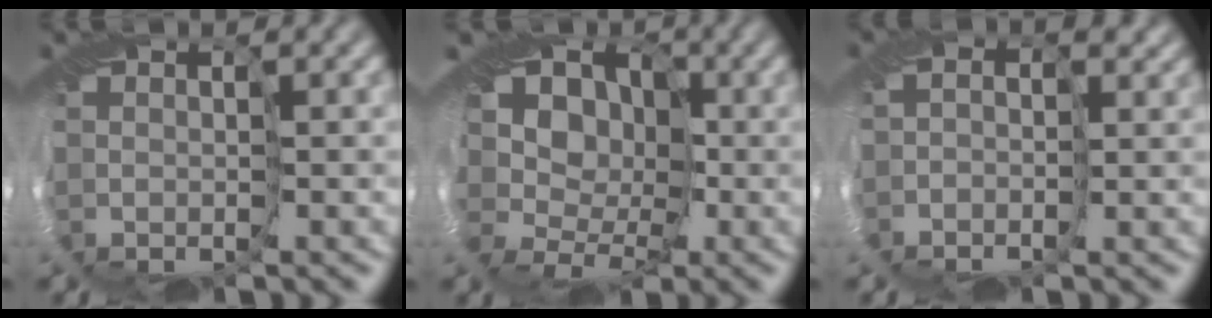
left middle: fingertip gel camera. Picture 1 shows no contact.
{"total": 12.4, "force": [0.5, 10.2, 7.0], "torque": [-0.114, 0.031, -0.032]}
{"total": 3.7, "force": [1.1, 3.0, 1.9], "torque": [-0.033, 0.014, 0.017]}